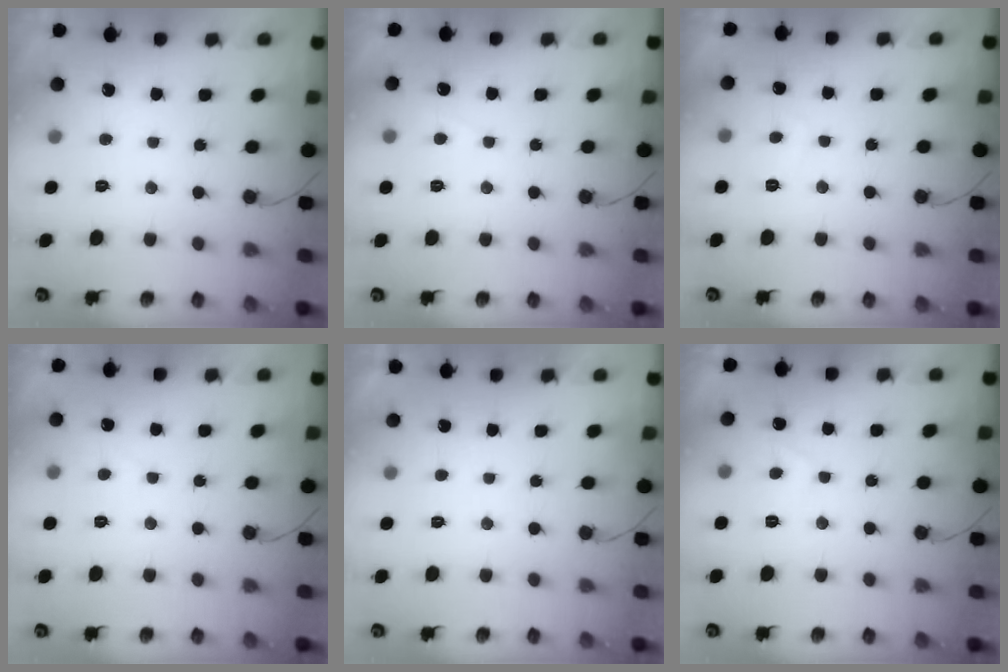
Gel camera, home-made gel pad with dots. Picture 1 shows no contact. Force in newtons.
{"total": 2.1, "press": 2.1, "slide": 0.4}
{"total": 2.2, "press": 2.1, "slide": 0.8}
{"total": 1.7, "press": 1.7, "slide": 0.2}
{"total": 2.1, "press": 2.1, "slide": 0.4}
{"total": 2.6, "press": 2.5, "slide": 0.8}